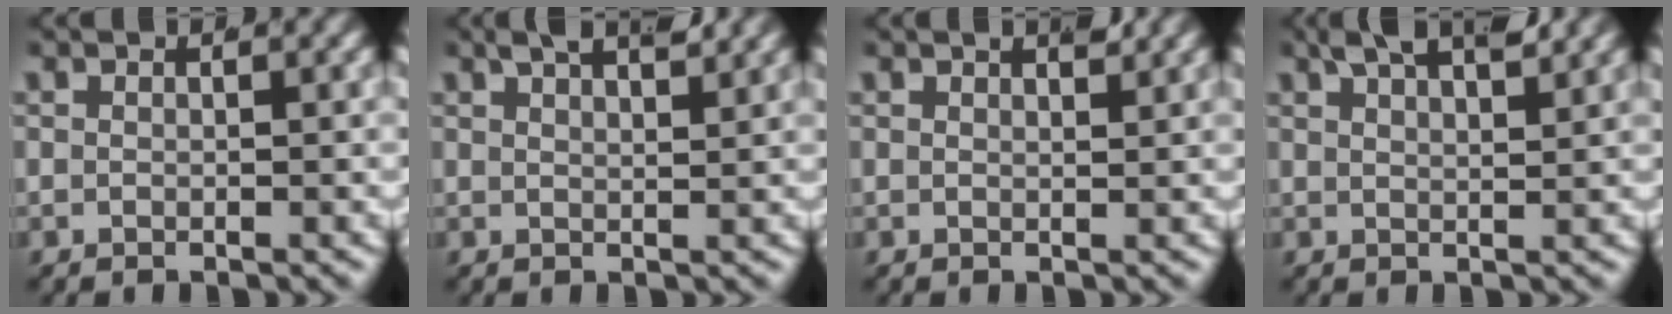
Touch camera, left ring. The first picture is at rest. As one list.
[{"total": 3.7, "force": [3.0, 0.5, 2.1], "torque": [-0.026, 0.002, 0.049]}, {"total": 1.2, "force": [1.0, -0.3, 0.7], "torque": [-0.001, -0.002, 0.018]}, {"total": 4.7, "force": [3.6, 0.9, 2.8], "torque": [-0.040, 0.003, 0.060]}]